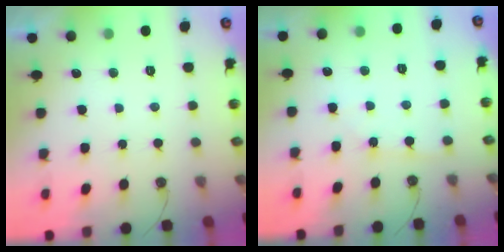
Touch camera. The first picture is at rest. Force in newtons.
{"total": 2.4, "press": 2.3, "slide": 0.4}